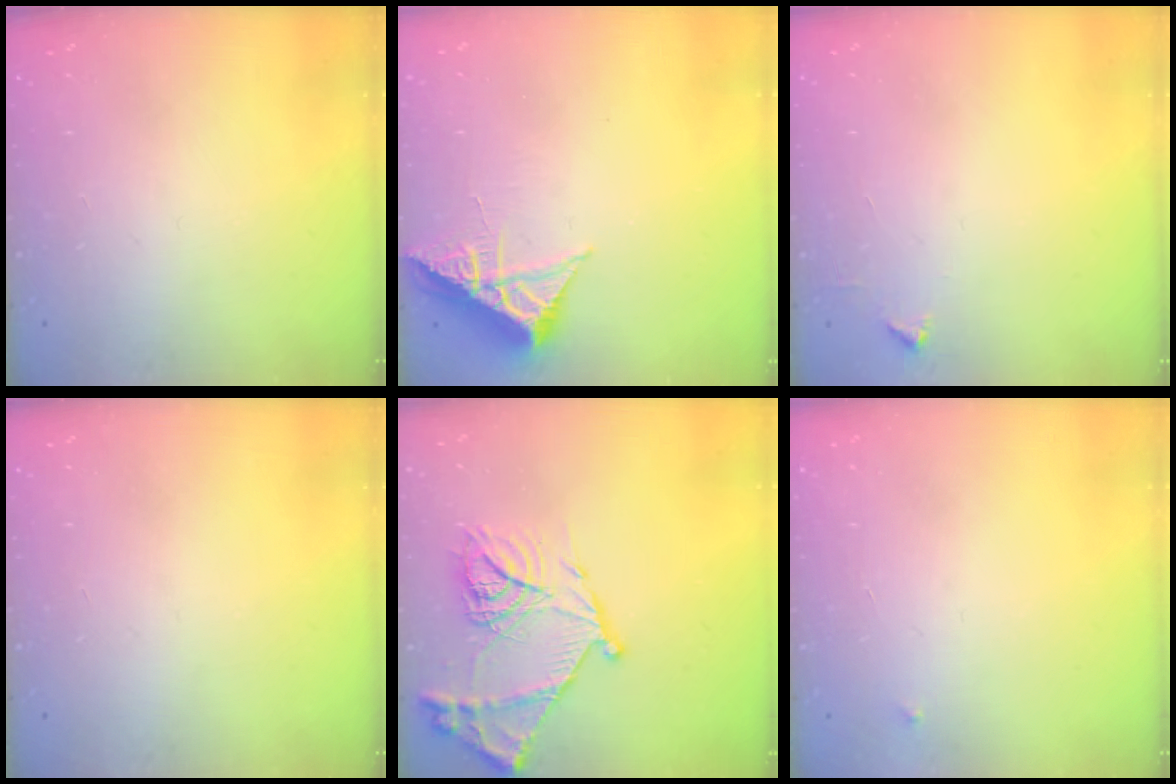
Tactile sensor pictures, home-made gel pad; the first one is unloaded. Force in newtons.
{"total": 6.1, "press": 6.0, "slide": 0.7}
{"total": 2.1, "press": 2.1, "slide": 0.3}
{"total": 0.0}
{"total": 18.9, "press": 18.8, "slide": 1.8}
{"total": 2.5, "press": 2.4, "slide": 0.4}